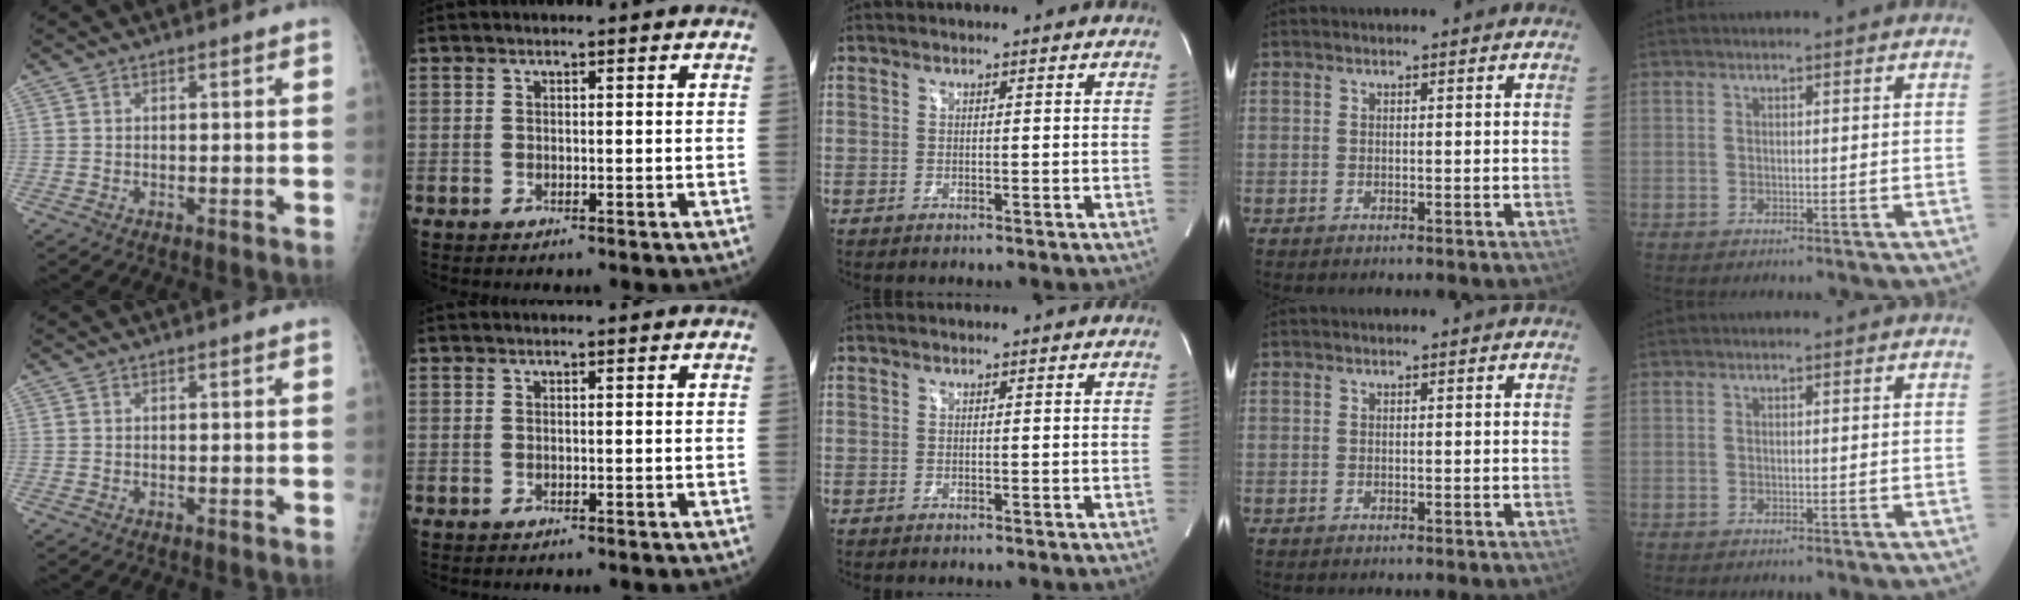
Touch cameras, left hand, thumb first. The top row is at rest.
{}